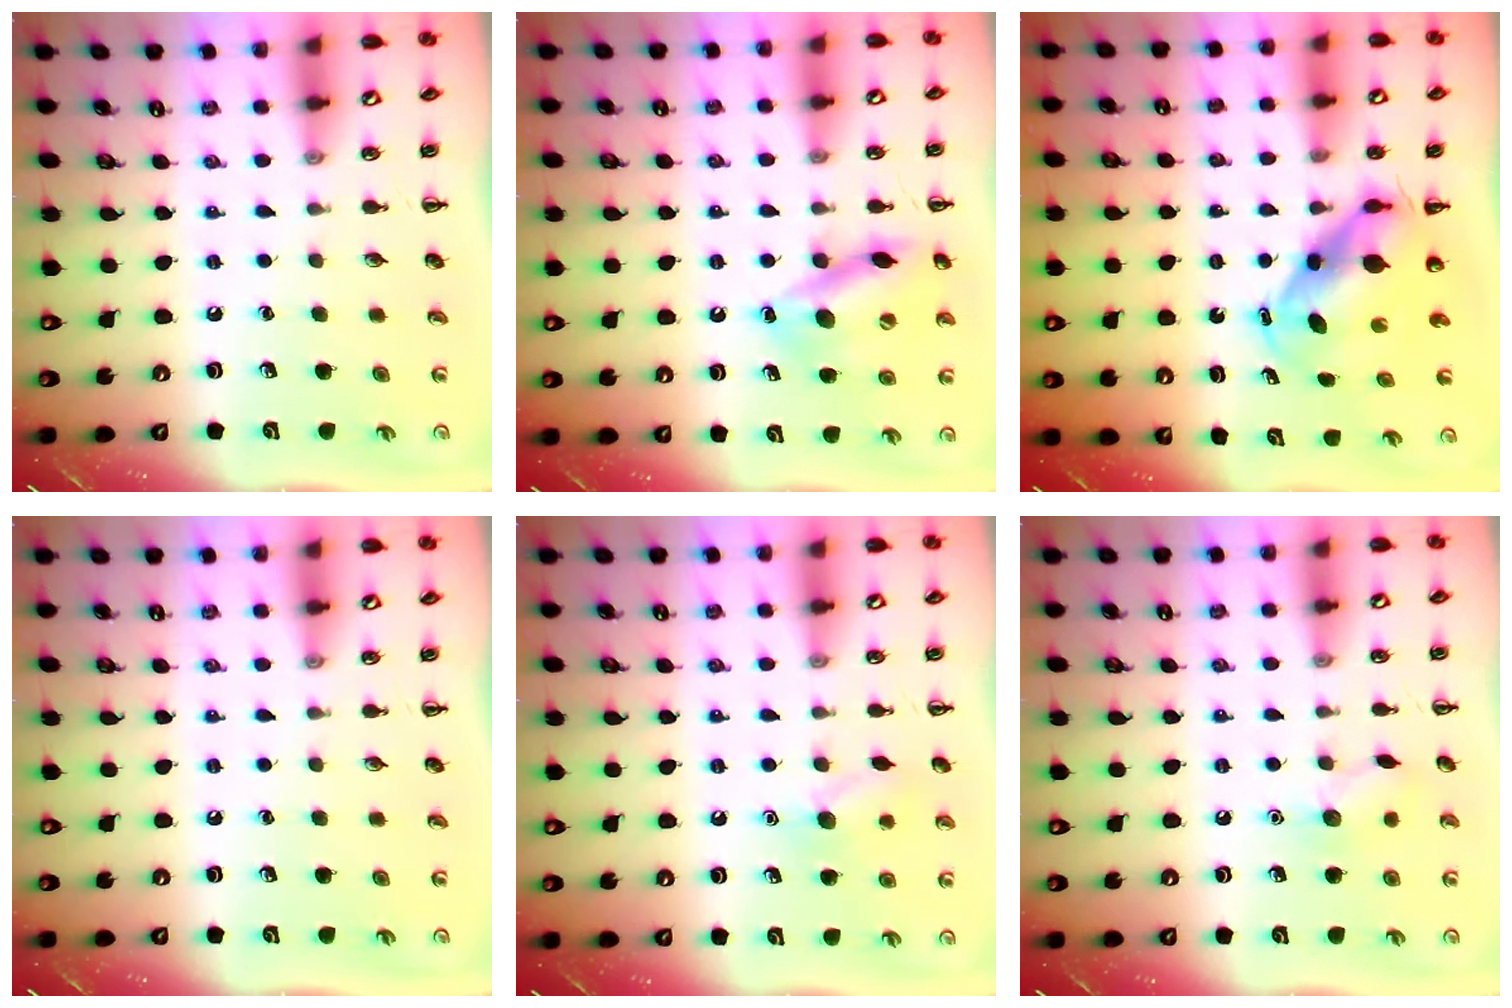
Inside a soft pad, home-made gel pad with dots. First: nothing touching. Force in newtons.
{"total": 14.8, "press": 14.5, "slide": 2.7}
{"total": 7.1, "press": 6.7, "slide": 2.4}
{"total": 0.0}
{"total": 8.3, "press": 8.2, "slide": 1.1}
{"total": 7.8, "press": 7.7, "slide": 1.3}